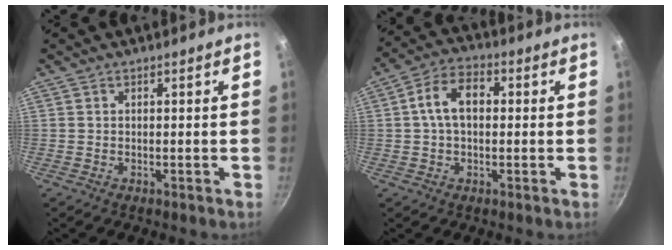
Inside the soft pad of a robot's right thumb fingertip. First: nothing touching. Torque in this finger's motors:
{"motor_torque": [-0.43, 0.77, 0.72, -0.13, 0.03]}